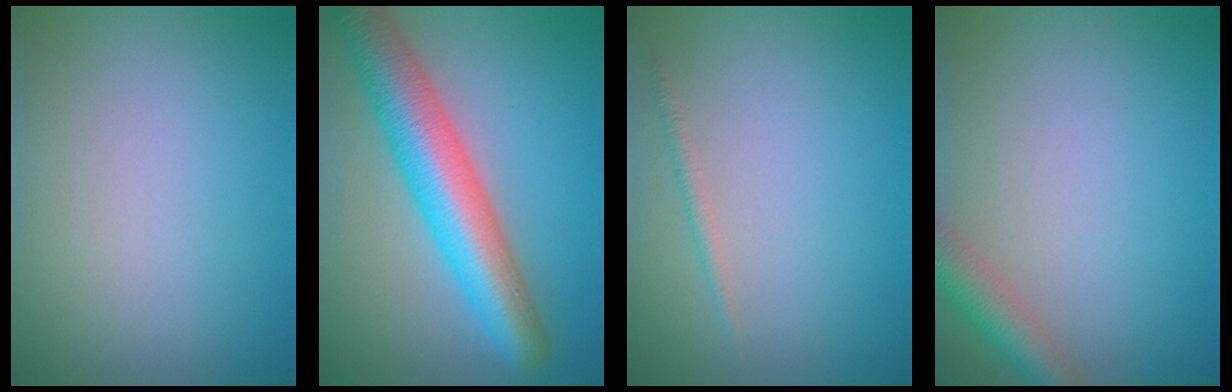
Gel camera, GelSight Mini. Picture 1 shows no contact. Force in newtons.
{"total": 8.7, "press": 8.7, "slide": 0.3}
{"total": 0.9, "press": 0.9, "slide": 0.1}
{"total": 3.2, "press": 3.2, "slide": 0.1}